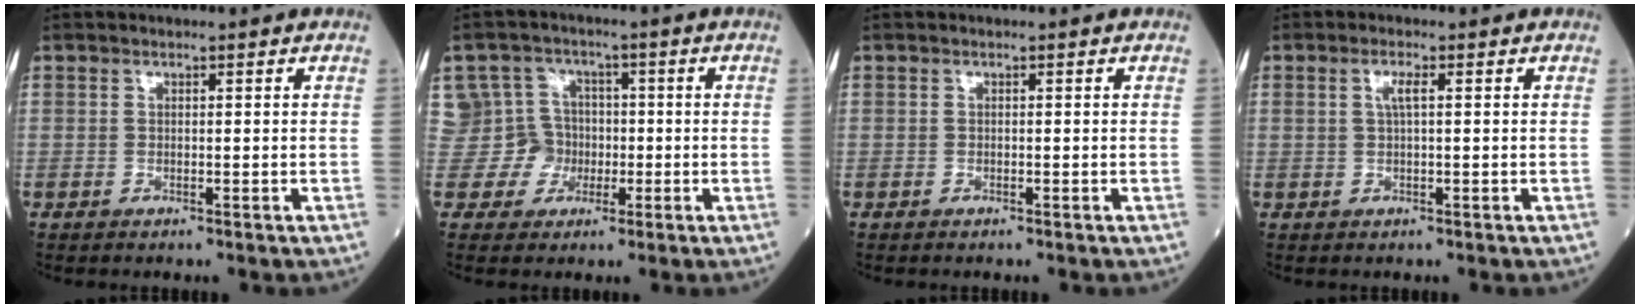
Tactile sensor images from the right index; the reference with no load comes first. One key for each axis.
{"total": 6.5, "fx": -0.5, "fy": 6.5, "fz": -0.3, "tx": 0.011, "ty": 0.027, "tz": -0.003}
{"total": 0.0}
{"total": 2.1, "fx": 0.6, "fy": 0.3, "fz": 2.0, "tx": -0.043, "ty": 0.004, "tz": 0.011}